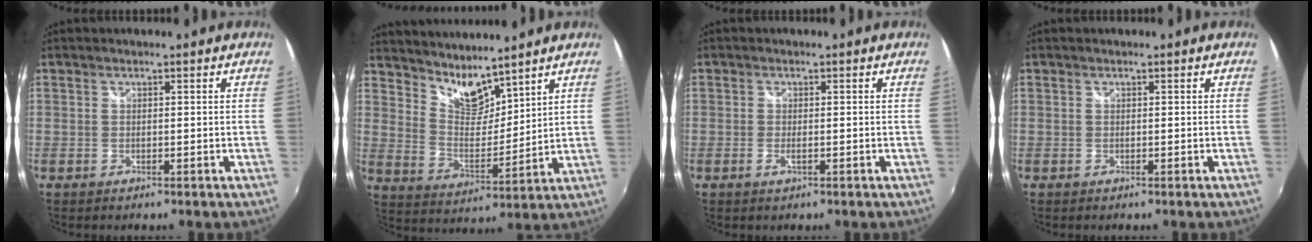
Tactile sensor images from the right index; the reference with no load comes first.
{"total": 9.1, "force": [7.9, 2.5, 3.7], "torque": [-0.057, -0.008, 0.150]}
{"total": 1.6, "force": [-0.6, 0.5, 1.4], "torque": [-0.028, -0.002, -0.009]}
{"total": 0.0}